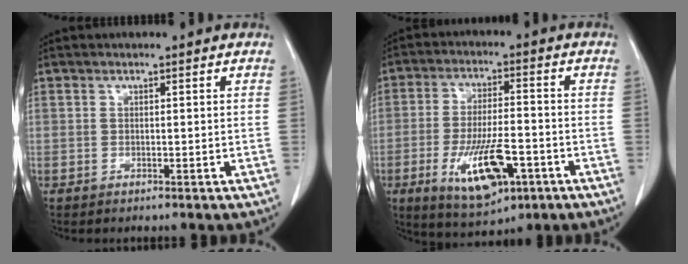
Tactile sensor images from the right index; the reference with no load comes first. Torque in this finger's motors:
{"motor_torque": [1.21, -0.93, 0.34, 0.13]}